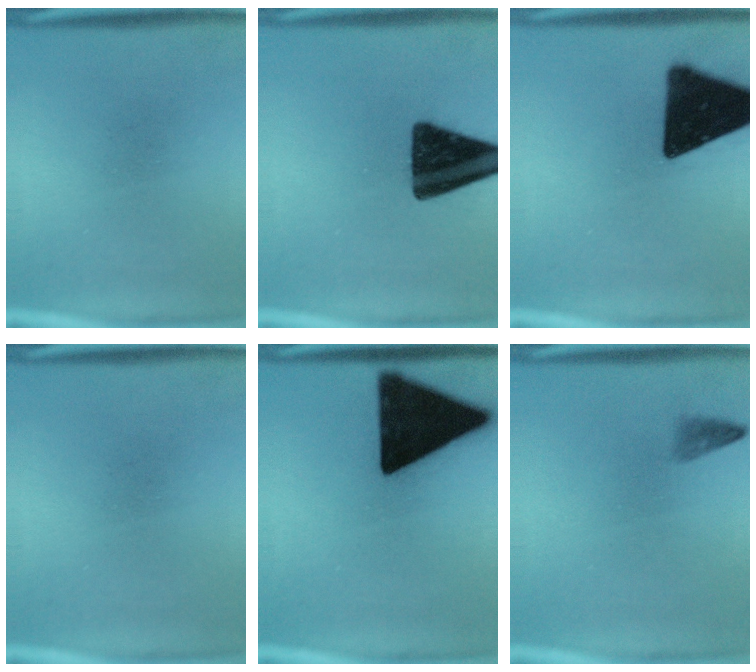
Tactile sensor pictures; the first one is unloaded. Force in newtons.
{"total": 16.5}
{"total": 19.6}
{"total": 0.0}
{"total": 19.9}
{"total": 1.2}